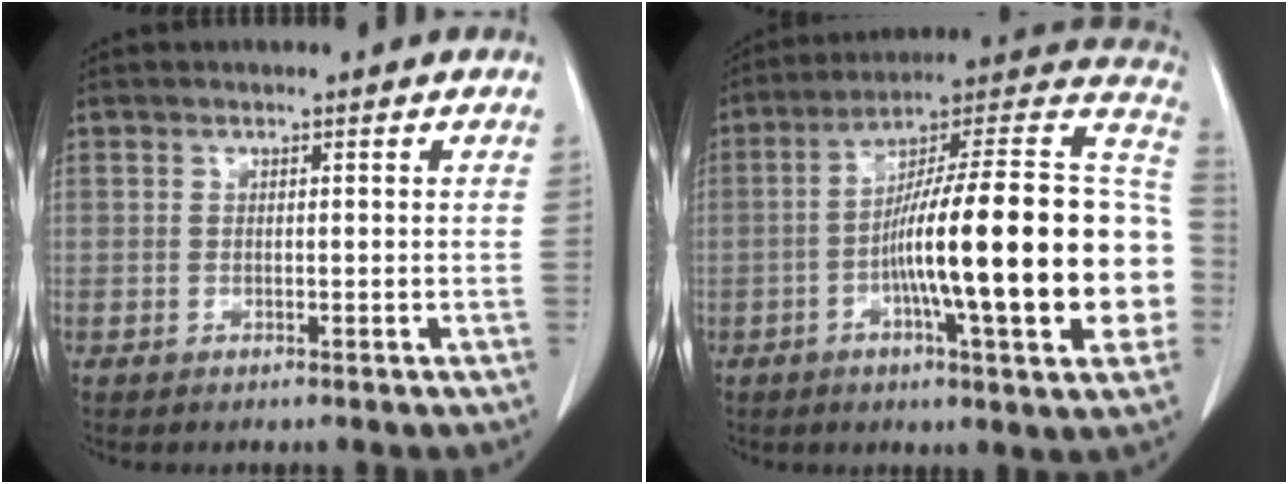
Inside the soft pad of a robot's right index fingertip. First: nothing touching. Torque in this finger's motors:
{"motor_torque": [1.39, 0.00, 1.05, 0.20]}